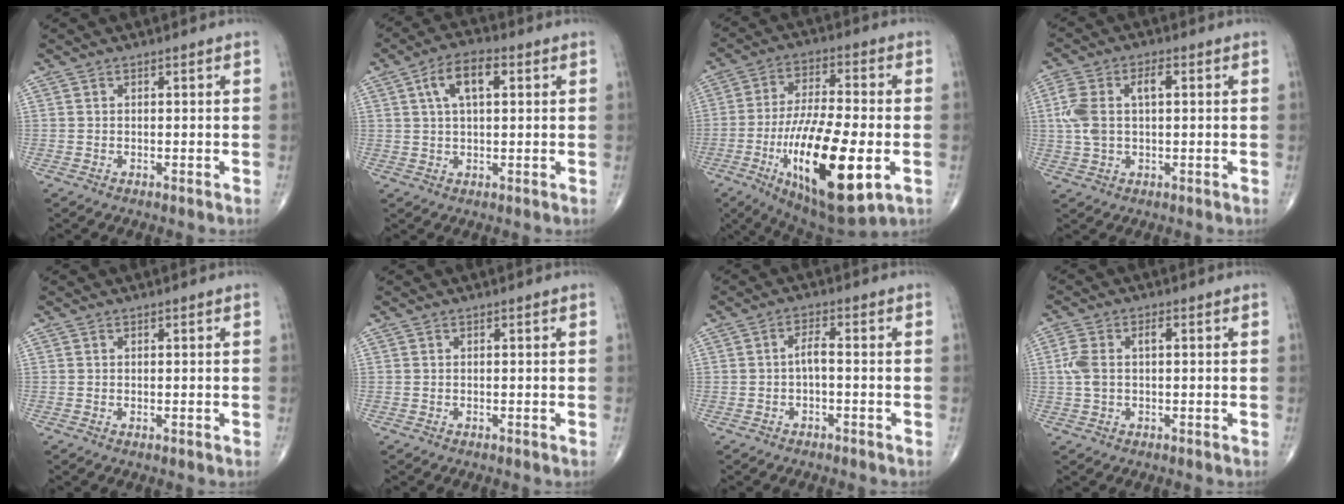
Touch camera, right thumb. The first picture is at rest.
{"total": 7.9, "force": [2.5, 3.7, 6.5], "torque": [-0.116, 0.011, 0.041]}
{"total": 22.9, "force": [-6.7, 7.4, 20.6], "torque": [-0.385, -0.008, -0.100]}
{"total": 8.7, "force": [1.2, 4.5, 7.3], "torque": [-0.170, 0.023, 0.027]}
{"total": 0.0}
{"total": 0.0}
{"total": 2.4, "force": [-0.6, 0.7, 2.2], "torque": [-0.041, 0.014, -0.011]}
{"total": 5.3, "force": [0.5, 2.8, 4.4], "torque": [-0.117, 0.020, 0.008]}